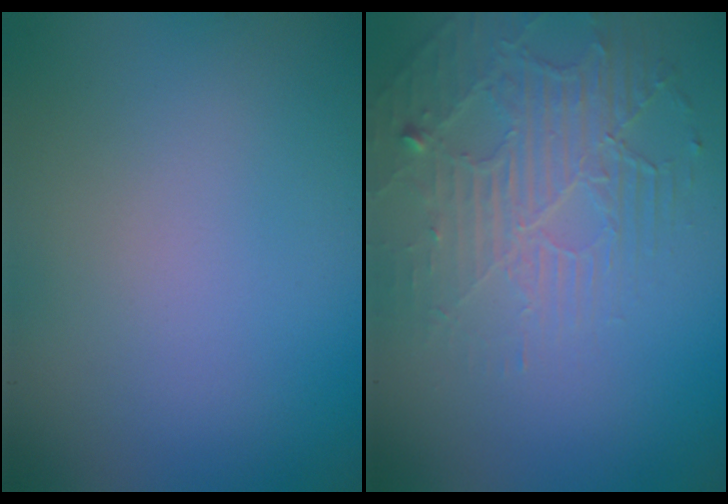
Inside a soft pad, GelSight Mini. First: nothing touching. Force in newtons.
{"total": 2.6, "press": 2.0, "slide": 1.7}